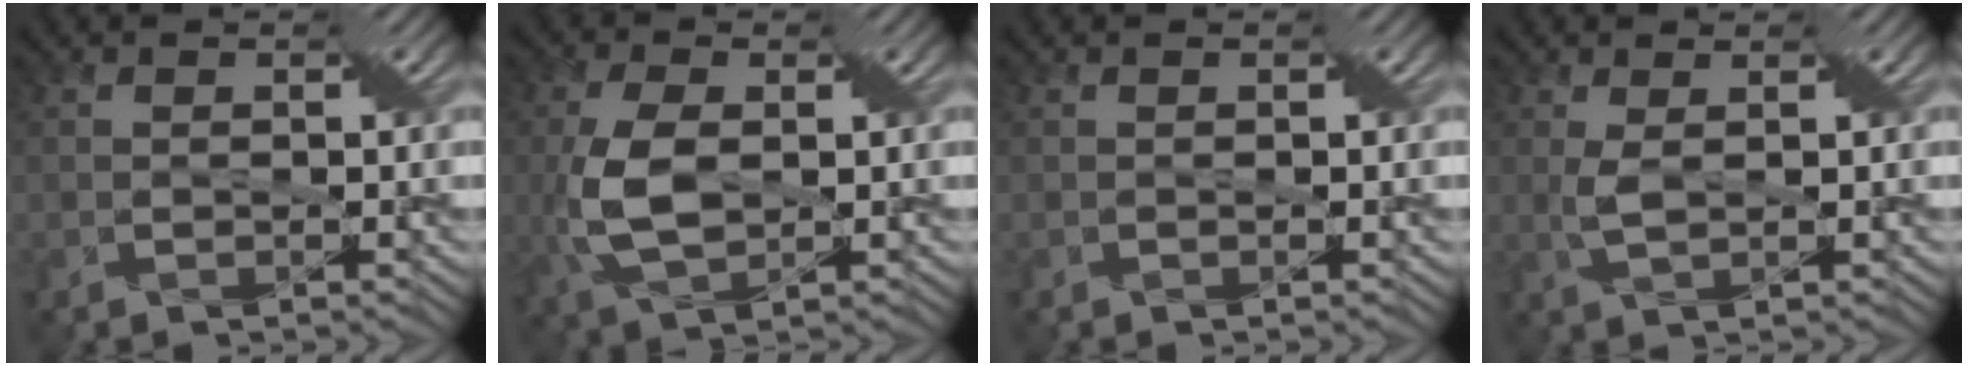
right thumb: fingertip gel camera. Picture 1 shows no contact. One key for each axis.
{"total": 8.5, "fx": -0.5, "fy": 4.4, "fz": 7.3, "tx": -0.169, "ty": -0.001, "tz": -0.009}
{"total": 0.0}
{"total": 2.6, "fx": 0.5, "fy": 0.8, "fz": 2.5, "tx": -0.059, "ty": 0.000, "tz": 0.015}